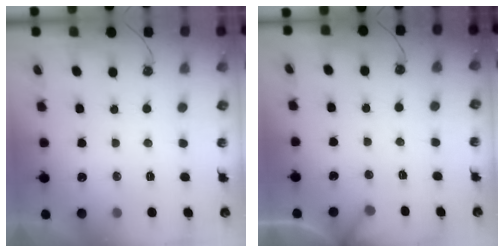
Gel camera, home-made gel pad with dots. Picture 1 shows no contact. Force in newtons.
{"total": 2.9, "press": 2.9, "slide": 0.2}